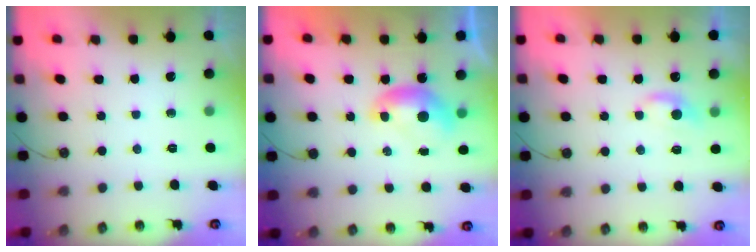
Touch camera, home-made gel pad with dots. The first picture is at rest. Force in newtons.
{"total": 0.0}
{"total": 1.4, "press": 1.2, "slide": 0.5}